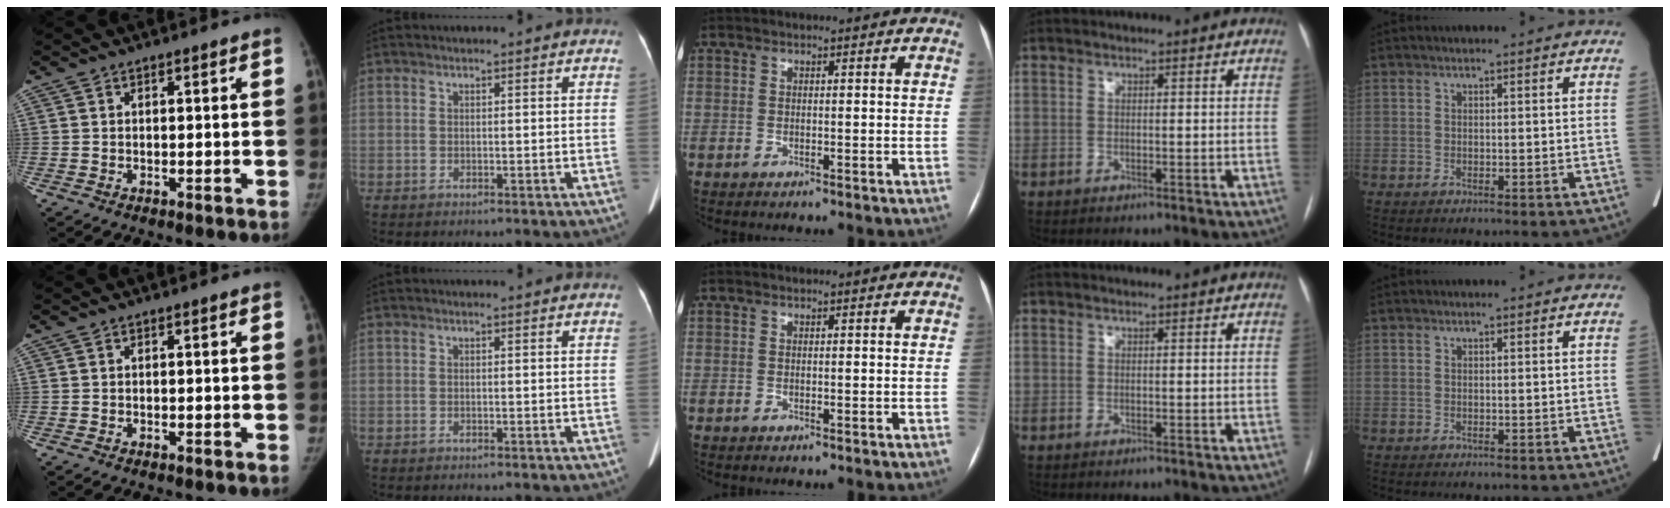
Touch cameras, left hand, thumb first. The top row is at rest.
{}